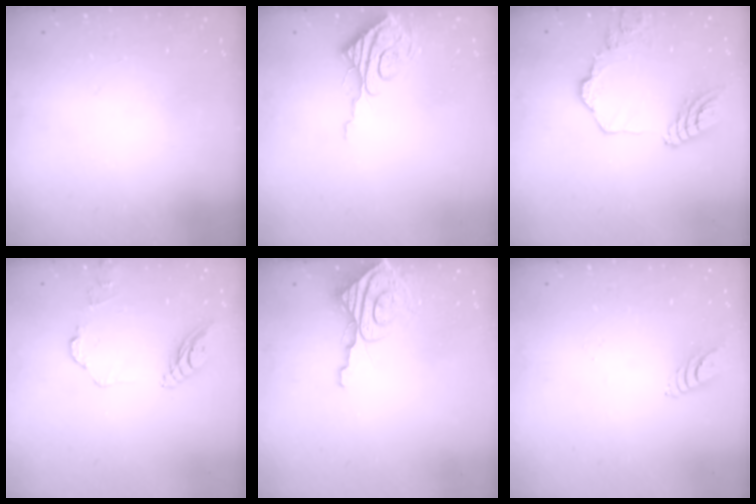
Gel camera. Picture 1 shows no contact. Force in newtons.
{"total": 11.6, "press": 11.5, "slide": 1.1}
{"total": 15.5, "press": 15.4, "slide": 1.6}
{"total": 10.4, "press": 10.3, "slide": 0.9}
{"total": 8.8, "press": 8.7, "slide": 0.8}
{"total": 5.6, "press": 5.6, "slide": 0.4}